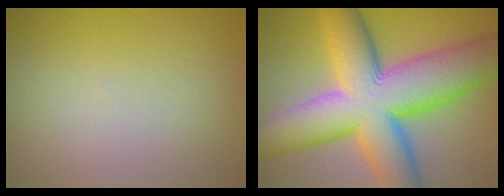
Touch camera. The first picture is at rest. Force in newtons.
{"total": 15.3, "press": 15.3, "slide": 0.4}